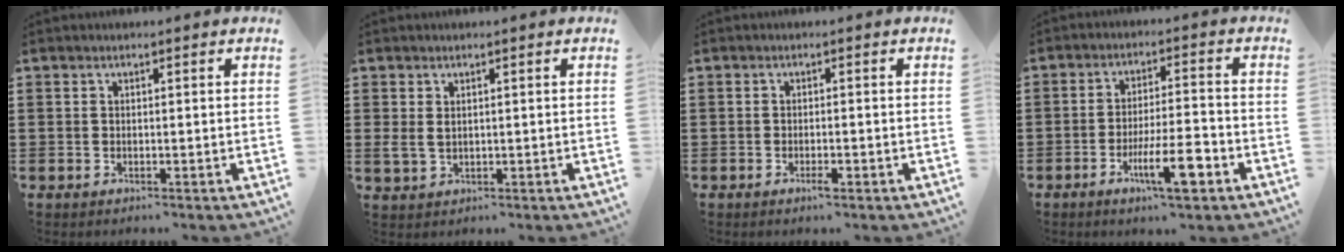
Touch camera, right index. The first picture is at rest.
{"total": 1.7, "force": [0.6, 1.2, 1.1], "torque": [-0.033, 0.003, 0.009]}
{"total": 1.7, "force": [-0.9, 0.3, 1.4], "torque": [-0.026, -0.002, -0.016]}
{"total": 9.3, "force": [-4.1, 2.2, 8.0], "torque": [-0.146, -0.001, -0.072]}